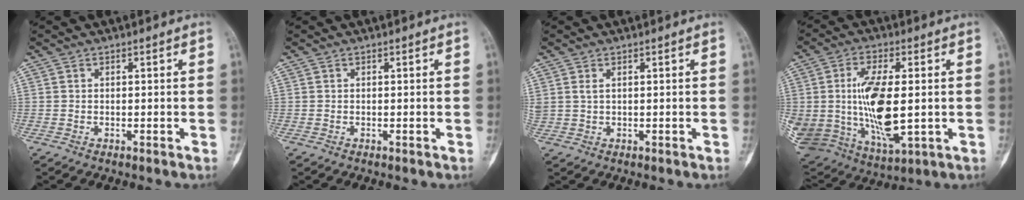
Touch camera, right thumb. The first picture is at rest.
{"total": 0.0}
{"total": 1.3, "force": [0.6, 0.6, 1.0], "torque": [-0.026, 0.005, 0.020]}
{"total": 22.9, "force": [0.2, 12.1, 19.5], "torque": [-0.414, -0.013, 0.027]}